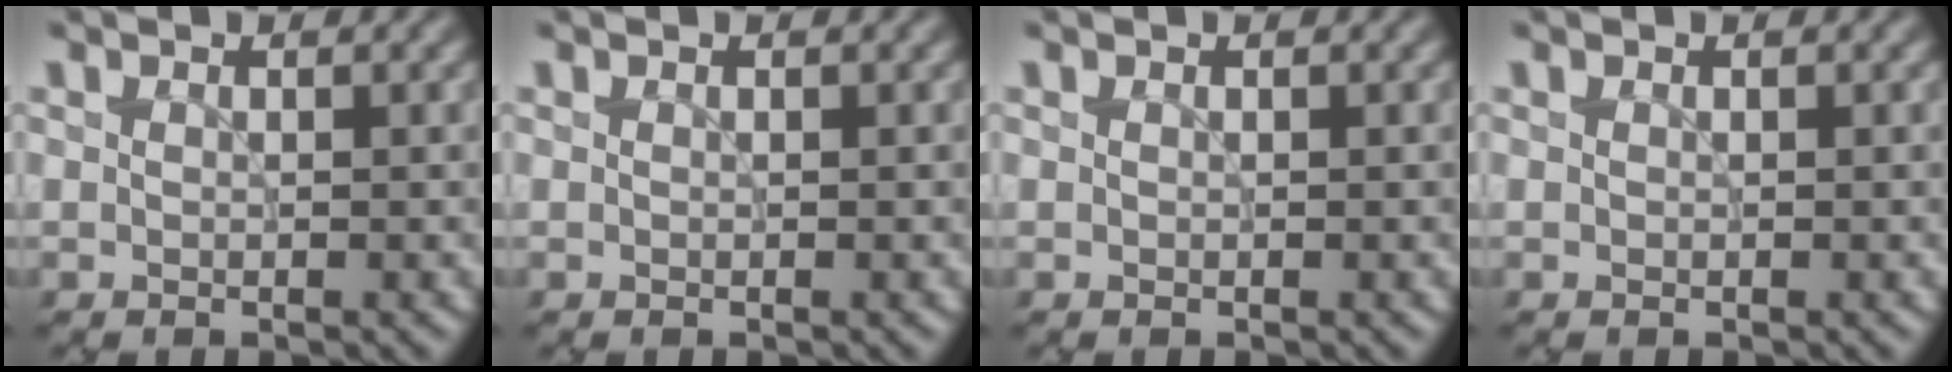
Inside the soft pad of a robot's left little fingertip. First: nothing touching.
{"total": 0.0}
{"total": 0.0}
{"total": 0.0}